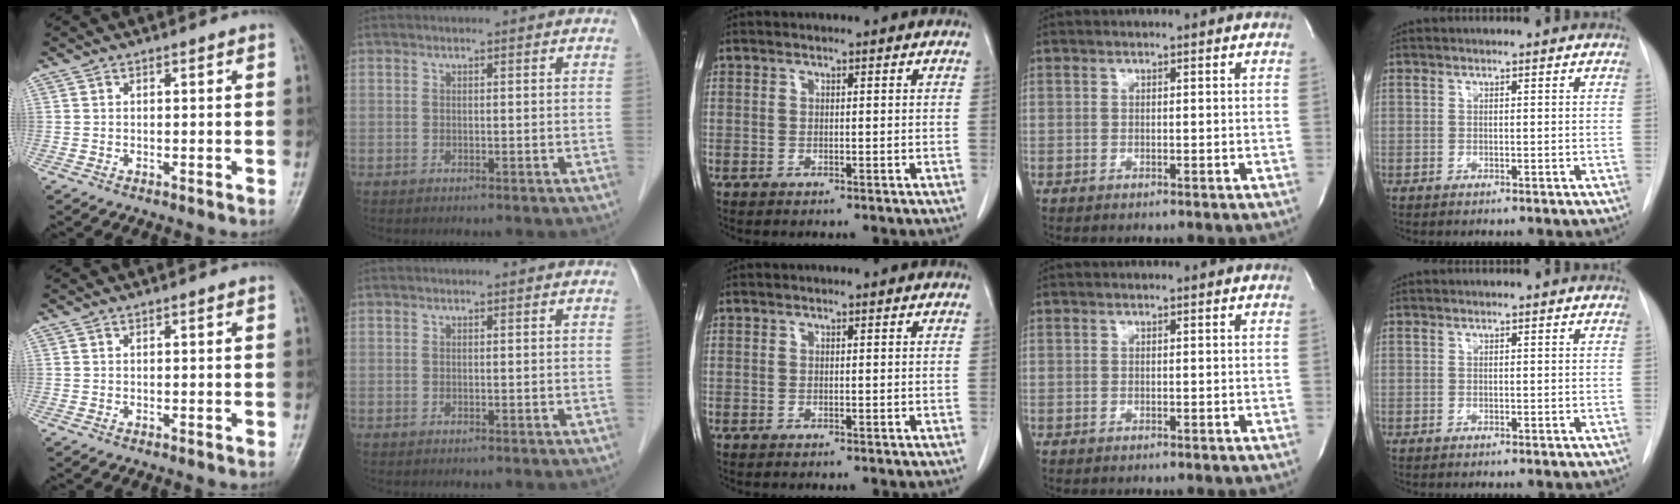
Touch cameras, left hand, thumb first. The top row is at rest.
{}